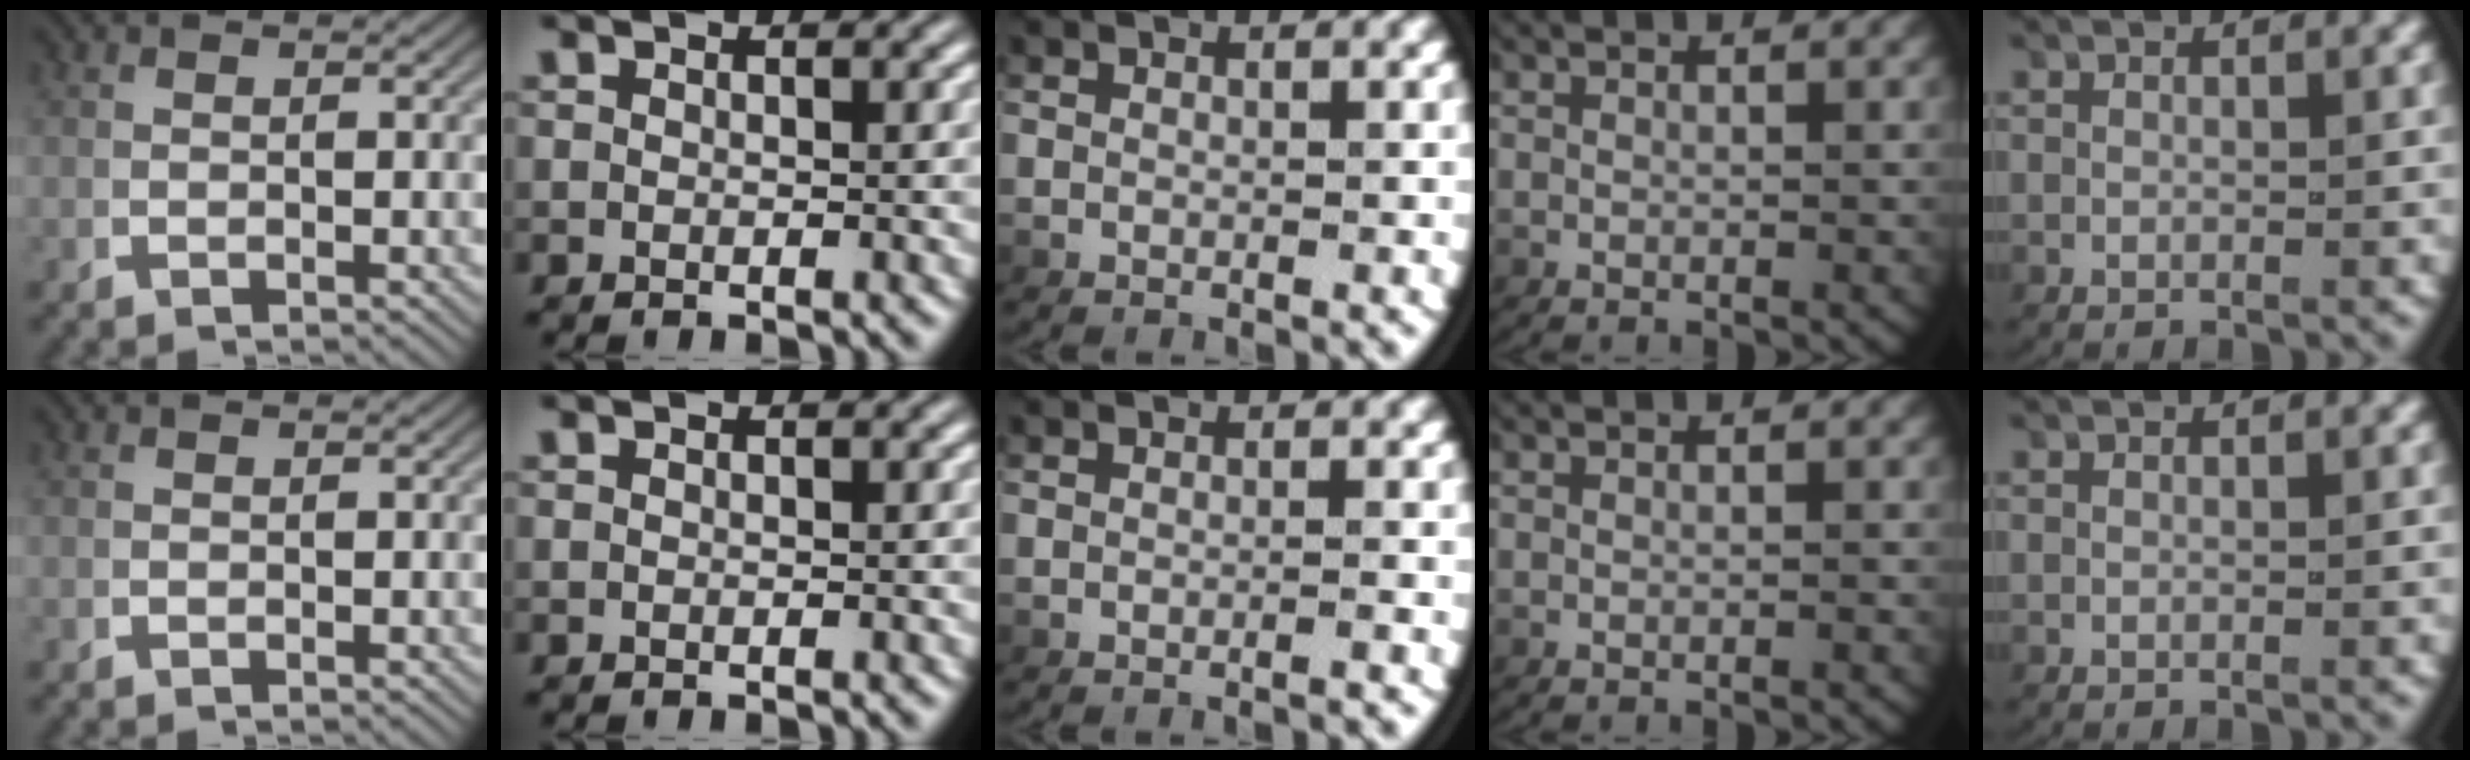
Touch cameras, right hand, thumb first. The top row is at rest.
{"middle": {"total": 0.7, "force": [-0.5, -0.2, 0.4], "torque": [-0.004, 0.007, -0.011]}}